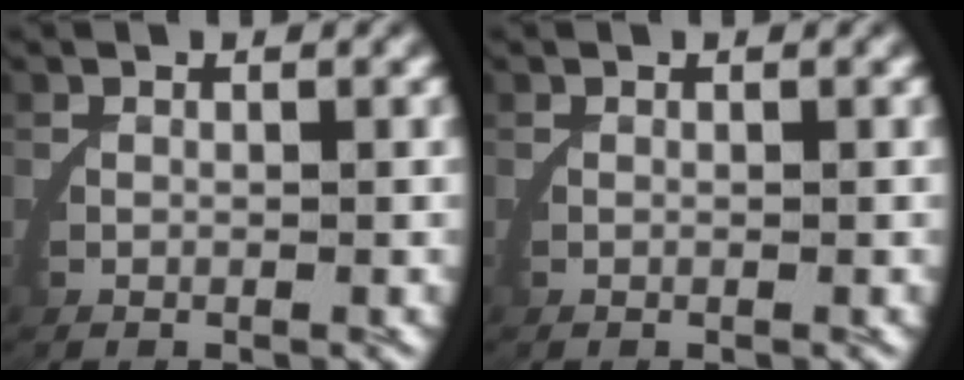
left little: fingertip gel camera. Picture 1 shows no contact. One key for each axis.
{"total": 0.0}